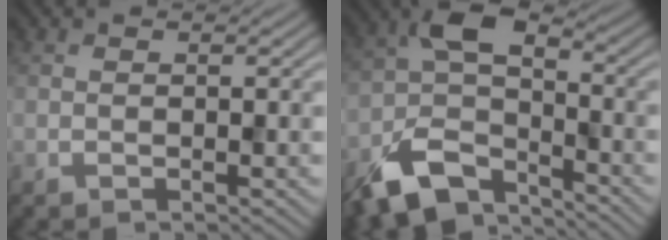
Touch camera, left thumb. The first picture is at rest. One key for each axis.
{"total": 11.7, "fx": -7.6, "fy": 5.2, "fz": 7.1, "tx": -0.135, "ty": -0.011, "tz": -0.155}